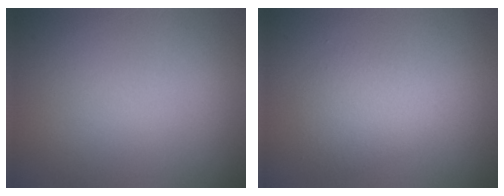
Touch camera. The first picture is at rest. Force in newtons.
{"total": 2.4, "press": 2.4, "slide": 0.0}